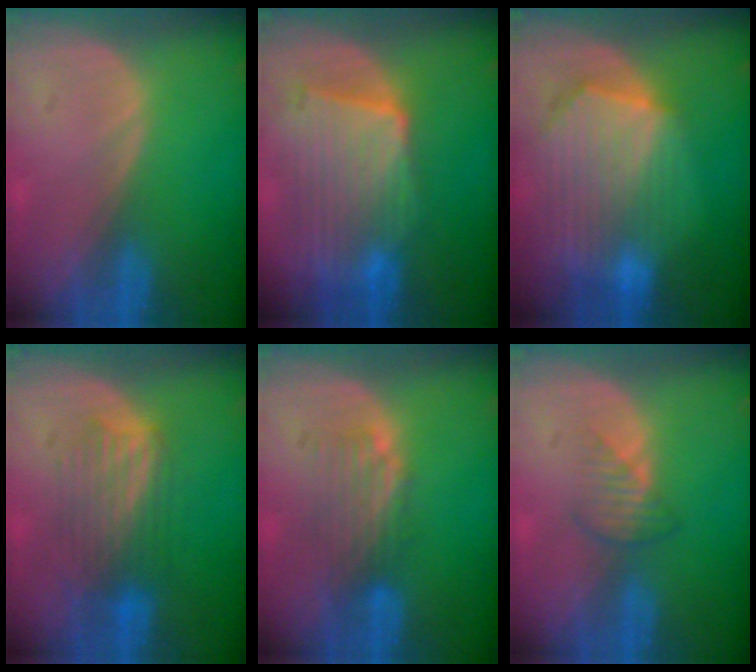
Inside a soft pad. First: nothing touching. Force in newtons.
{"total": 10.3, "press": 9.0, "slide": 4.8}
{"total": 10.3, "press": 8.9, "slide": 5.1}
{"total": 6.1, "press": 6.1, "slide": 0.6}
{"total": 4.8, "press": 4.1, "slide": 2.5}
{"total": 2.7, "press": 2.6, "slide": 0.6}